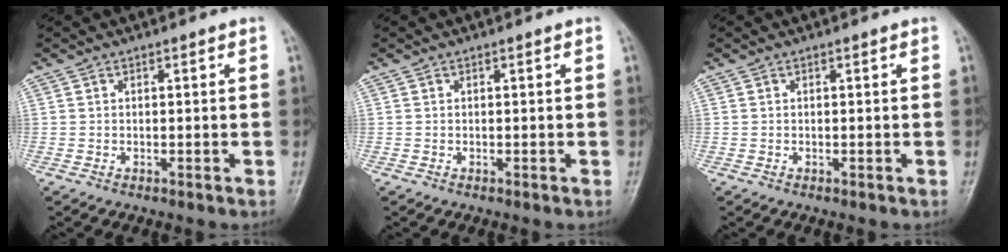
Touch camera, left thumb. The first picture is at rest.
{"total": 0.0}
{"total": 0.0}